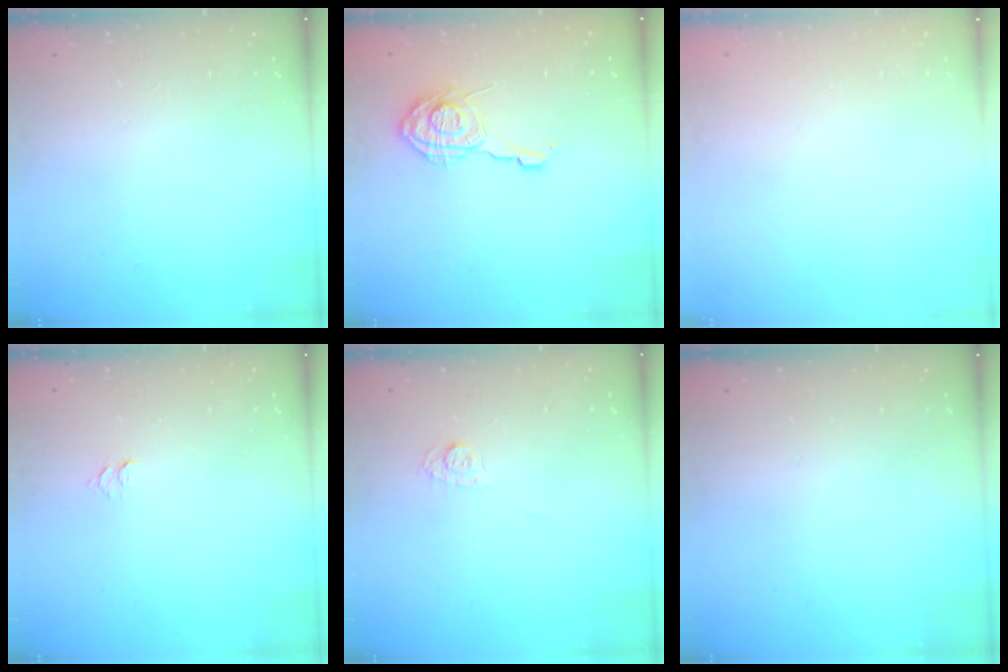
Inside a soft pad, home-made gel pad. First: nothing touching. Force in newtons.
{"total": 12.7, "press": 12.7, "slide": 1.0}
{"total": 2.7, "press": 2.6, "slide": 0.8}
{"total": 3.6, "press": 3.6, "slide": 0.4}
{"total": 4.3, "press": 4.2, "slide": 0.6}
{"total": 0.0}